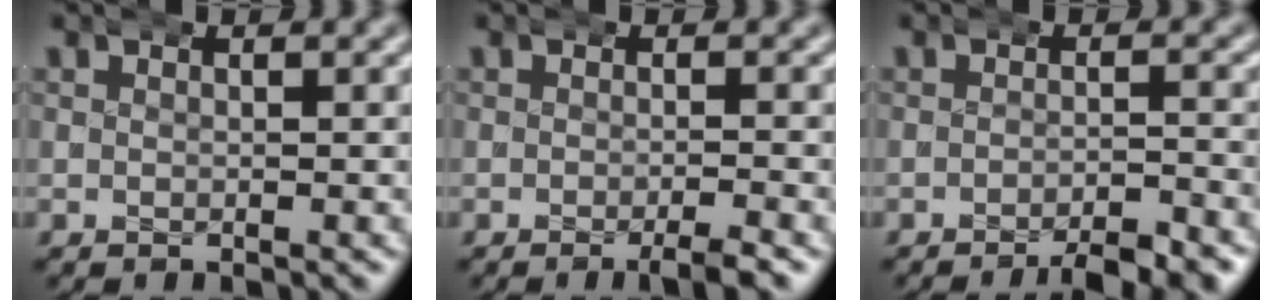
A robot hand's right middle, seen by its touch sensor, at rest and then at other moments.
{"total": 1.9, "force": [-1.1, -0.1, 1.5], "torque": [-0.021, 0.008, -0.026]}
{"total": 4.0, "force": [-3.2, 0.7, 2.2], "torque": [-0.027, 0.002, -0.058]}